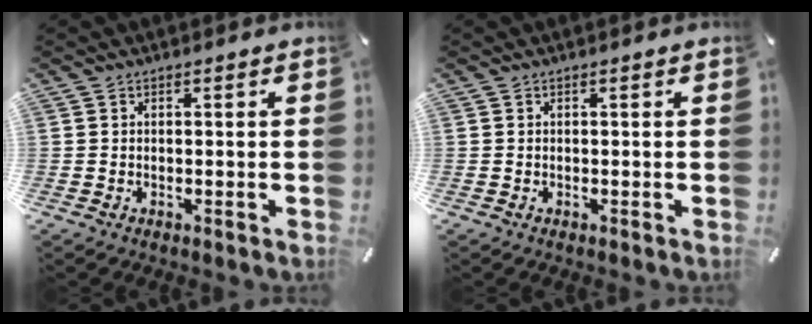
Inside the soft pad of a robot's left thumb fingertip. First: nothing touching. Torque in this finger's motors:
{"motor_torque": [0.00, 0.00, 0.00, 0.00, 0.00]}